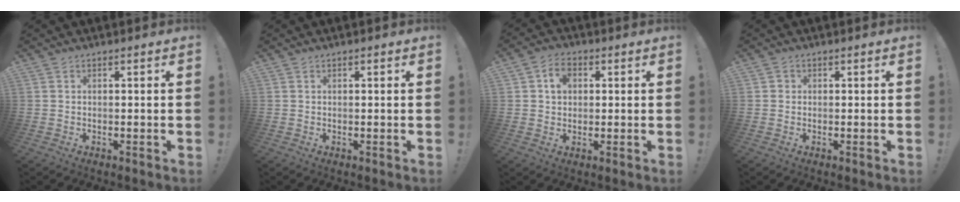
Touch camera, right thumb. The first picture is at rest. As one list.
[{"total": 0.0}, {"total": 5.3, "force": [1.7, 4.1, 3.0], "torque": [-0.042, 0.002, 0.028]}, {"total": 0.9, "force": [0.1, 0.9, 0.2], "torque": [-0.001, 0.002, 0.002]}]